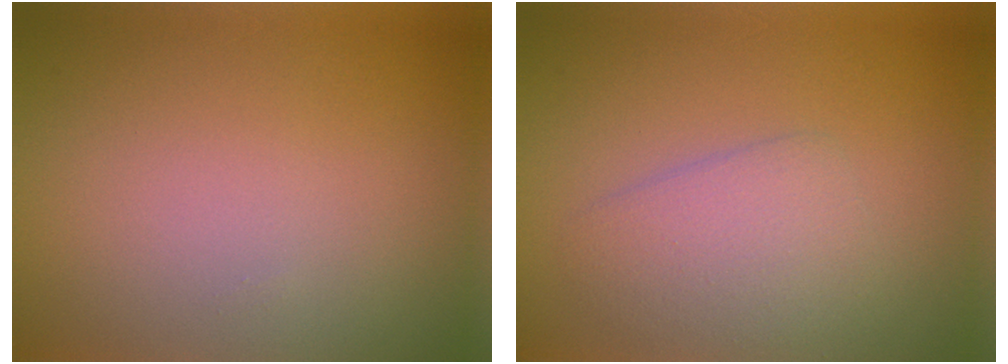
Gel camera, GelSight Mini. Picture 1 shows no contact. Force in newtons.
{"total": 3.2, "press": 3.2, "slide": 0.1}